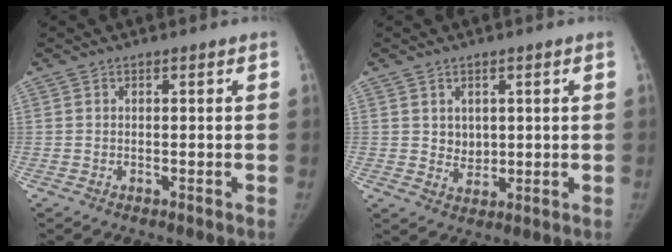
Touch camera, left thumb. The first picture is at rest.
{"total": 3.4, "force": [1.0, 2.9, 1.4], "torque": [-0.005, -0.011, 0.026]}